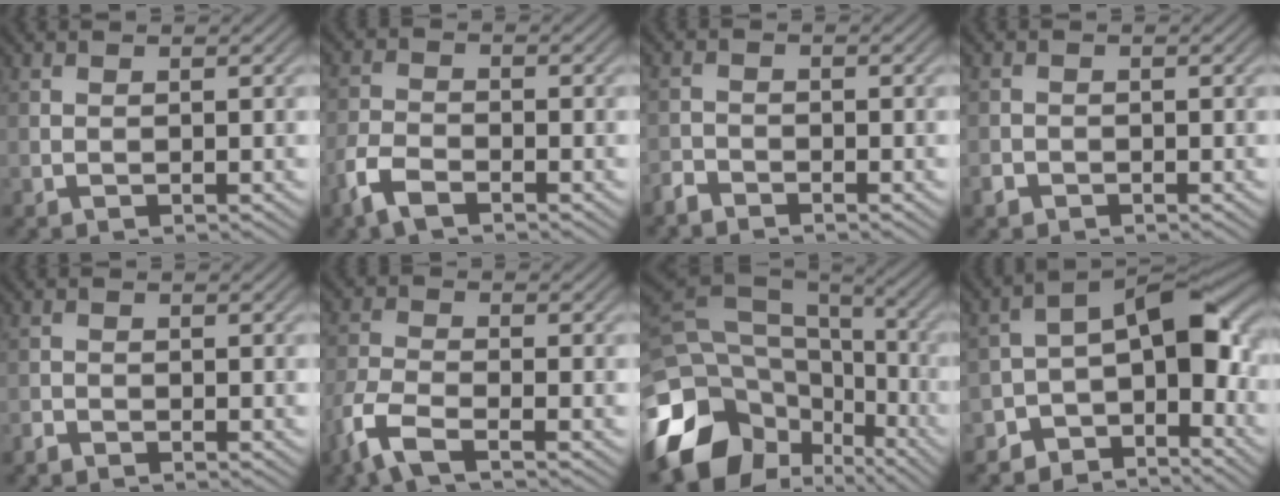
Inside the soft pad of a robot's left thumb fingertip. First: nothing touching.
{"total": 4.4, "force": [-3.0, 1.7, 2.6], "torque": [-0.063, -0.006, -0.073]}
{"total": 2.0, "force": [-1.9, 0.6, 0.4], "torque": [-0.009, -0.002, -0.046]}
{"total": 1.3, "force": [-0.9, 0.8, 0.3], "torque": [-0.005, -0.001, -0.020]}
{"total": 1.2, "force": [-1.1, 0.4, 0.2], "torque": [-0.004, 0.000, -0.024]}
{"total": 5.3, "force": [-3.7, 1.4, 3.6], "torque": [-0.088, -0.010, -0.089]}
{"total": 16.6, "force": [-7.3, 11.8, 9.0], "torque": [-0.245, -0.030, -0.130]}
{"total": 8.7, "force": [-5.1, 4.6, 5.4], "torque": [-0.055, 0.002, -0.102]}